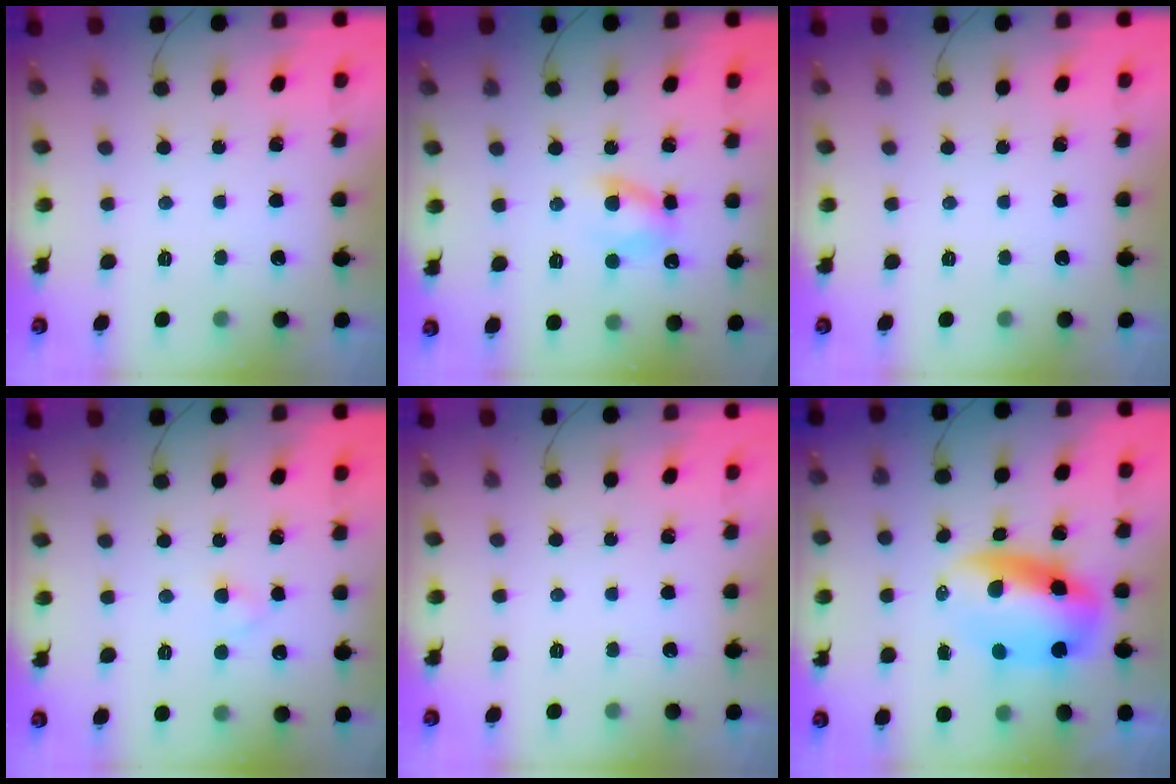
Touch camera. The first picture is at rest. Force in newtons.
{"total": 6.5, "press": 6.3, "slide": 1.3}
{"total": 0.0}
{"total": 2.1, "press": 1.9, "slide": 1.0}
{"total": 0.0}
{"total": 9.8, "press": 9.5, "slide": 2.5}